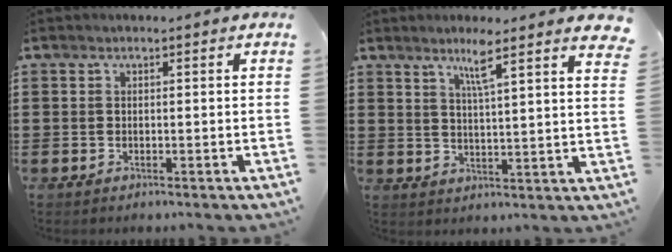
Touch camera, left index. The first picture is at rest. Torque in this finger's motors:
{"motor_torque": [1.47, -0.66, 0.54, 0.14]}